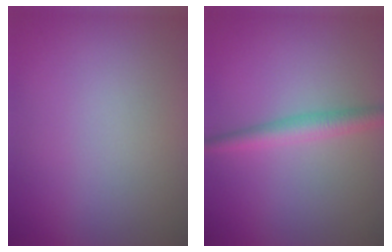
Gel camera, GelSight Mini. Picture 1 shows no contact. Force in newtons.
{"total": 2.7, "press": 2.7, "slide": 0.0}